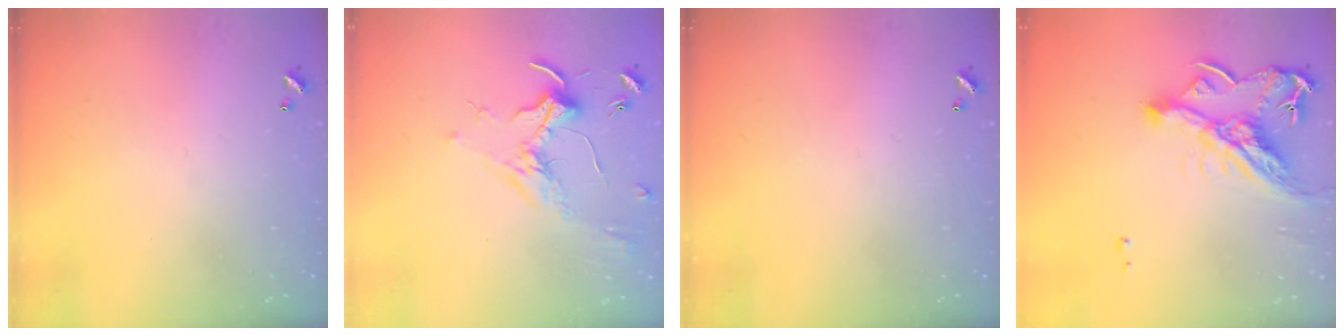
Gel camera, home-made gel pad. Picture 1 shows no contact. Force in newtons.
{"total": 1.7, "press": 1.6, "slide": 0.7}
{"total": 0.0}
{"total": 12.8, "press": 12.8, "slide": 1.1}